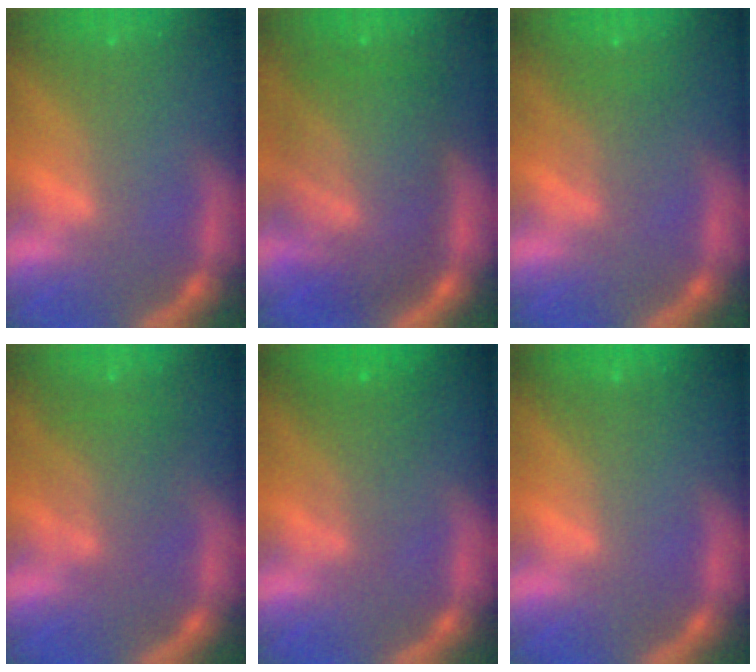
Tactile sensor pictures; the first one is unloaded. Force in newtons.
{"total": 10.0}
{"total": 2.0}
{"total": 3.4}
{"total": 3.0}
{"total": 0.0}